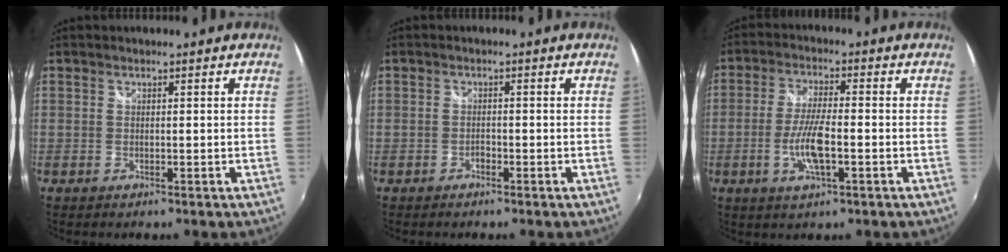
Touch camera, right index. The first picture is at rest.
{"total": 1.1, "force": [-0.9, 0.5, 0.3], "torque": [-0.009, 0.000, -0.016]}
{"total": 7.8, "force": [-2.3, 1.9, 7.2], "torque": [-0.148, -0.004, -0.045]}